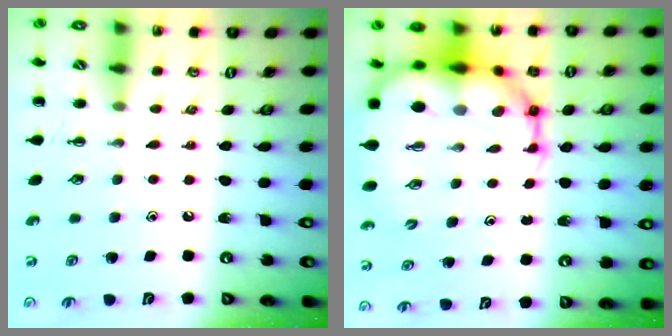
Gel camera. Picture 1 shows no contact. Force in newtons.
{"total": 16.7, "press": 16.0, "slide": 4.7}